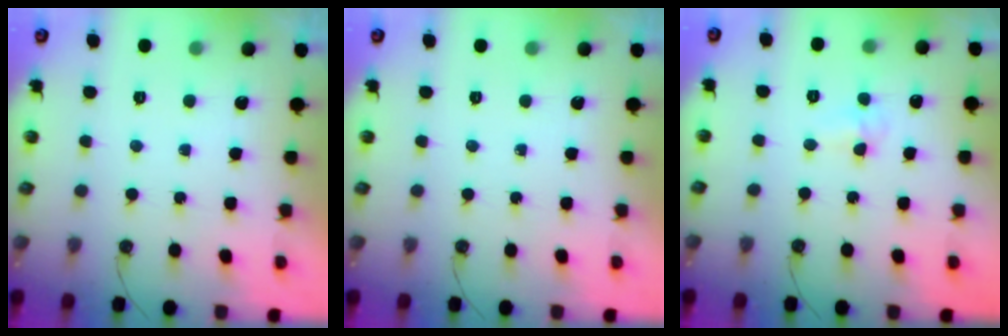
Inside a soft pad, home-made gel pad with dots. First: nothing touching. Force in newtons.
{"total": 0.0}
{"total": 4.0, "press": 2.2, "slide": 3.4}